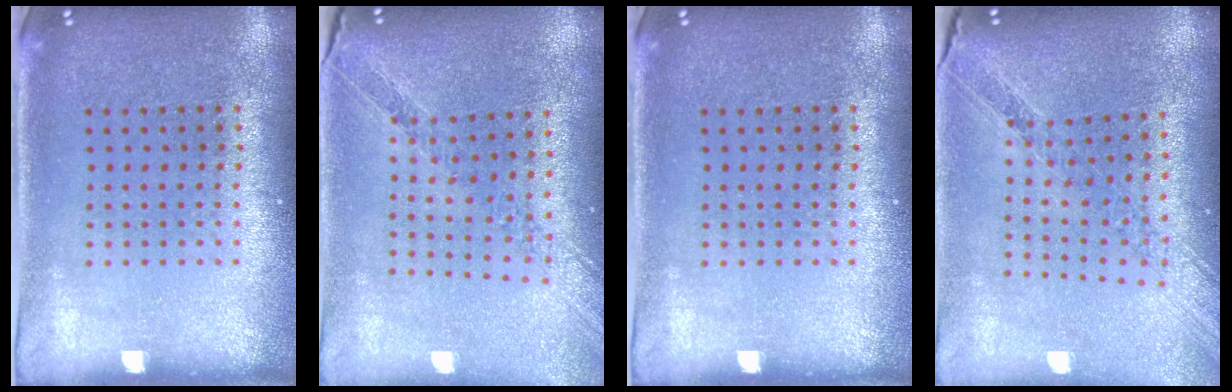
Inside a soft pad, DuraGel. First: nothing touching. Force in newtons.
{"total": 1.2, "press": 1.2, "slide": 0.2}
{"total": 0.0}
{"total": 1.2, "press": 1.2, "slide": 0.1}